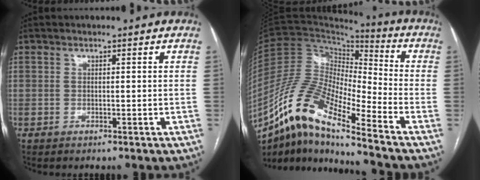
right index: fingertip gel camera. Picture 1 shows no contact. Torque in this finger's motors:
{"motor_torque": [0.92, -0.86, 0.11, 0.01]}